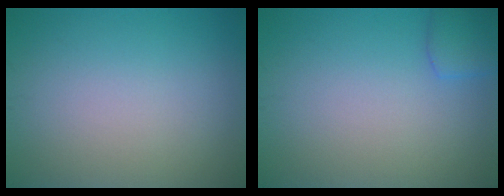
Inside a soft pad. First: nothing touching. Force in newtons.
{"total": 2.0, "press": 2.0, "slide": 0.1}